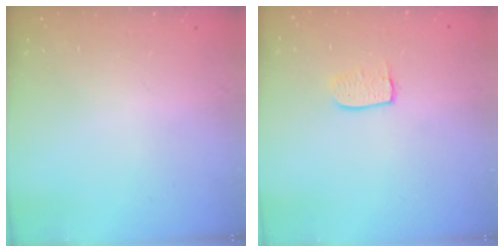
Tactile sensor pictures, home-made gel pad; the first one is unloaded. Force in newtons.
{"total": 5.8, "press": 5.8, "slide": 0.4}